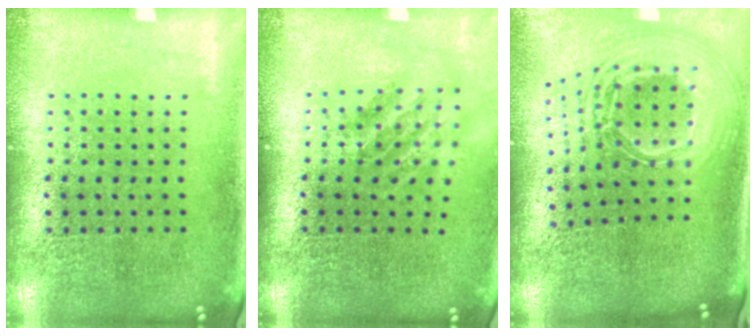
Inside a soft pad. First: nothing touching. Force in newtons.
{"total": 1.8, "press": 1.2, "slide": 1.2}
{"total": 2.6, "press": 1.8, "slide": 1.8}